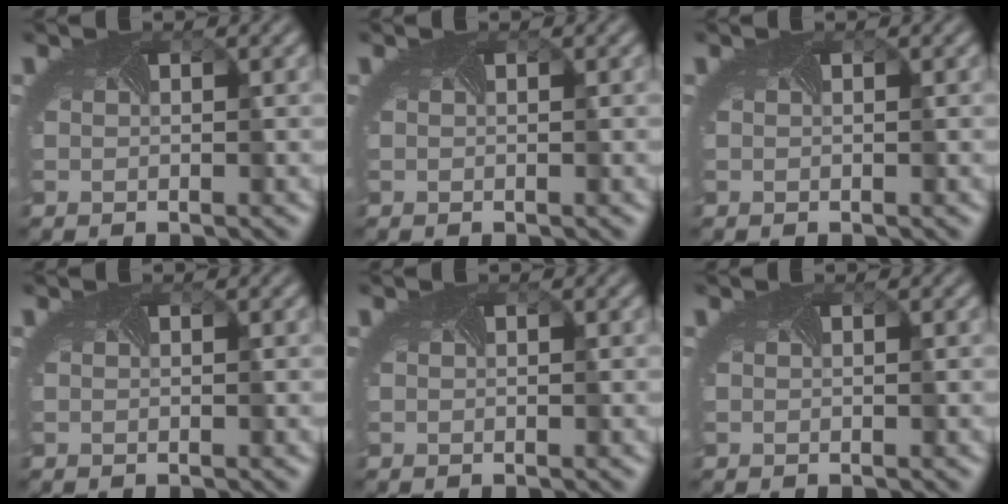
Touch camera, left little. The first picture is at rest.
{"total": 0.0}
{"total": 0.0}
{"total": 0.0}
{"total": 0.0}
{"total": 0.0}